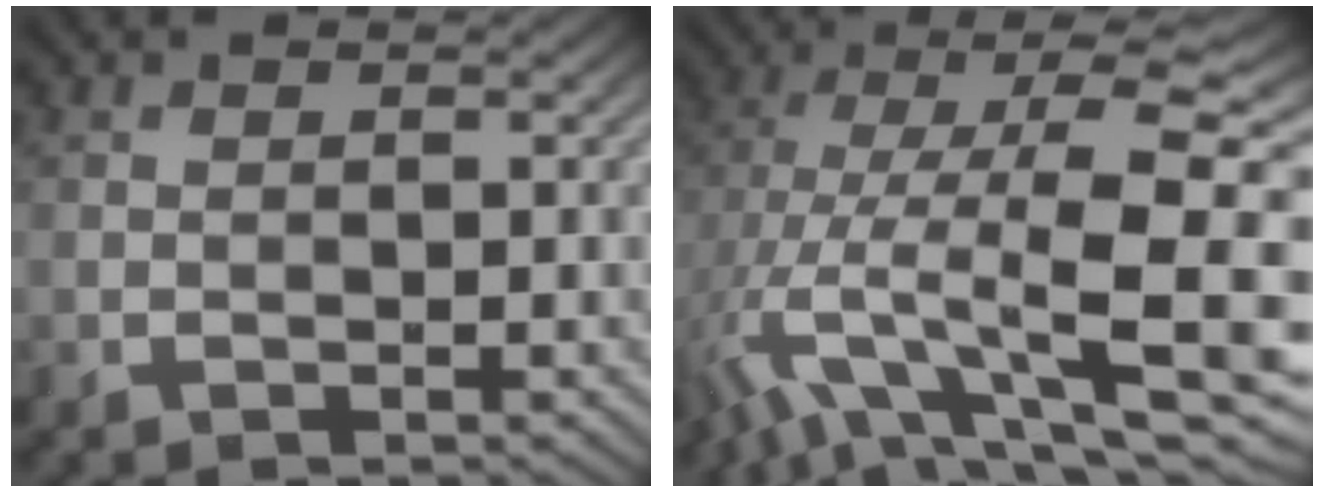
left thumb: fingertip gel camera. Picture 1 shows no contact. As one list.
[{"total": 13.7, "force": [-1.8, 5.0, 12.7], "torque": [-0.241, 0.001, -0.024]}]